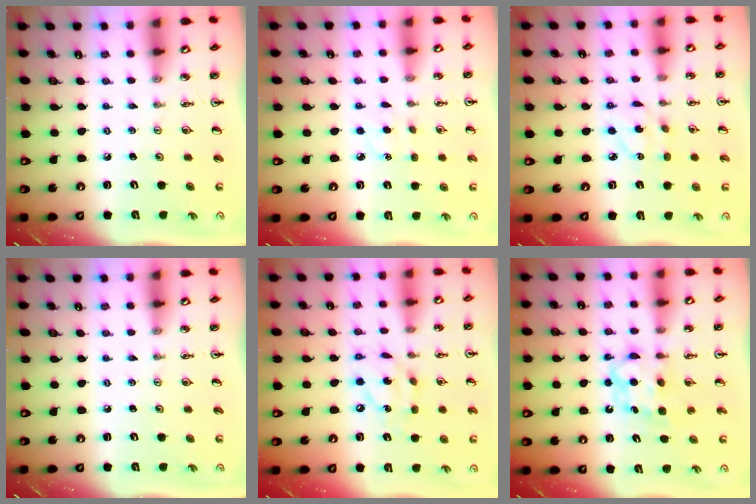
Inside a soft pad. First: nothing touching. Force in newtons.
{"total": 2.9, "press": 2.8, "slide": 0.5}
{"total": 5.6, "press": 5.6, "slide": 0.3}
{"total": 0.0}
{"total": 10.6, "press": 10.6, "slide": 0.7}
{"total": 7.0, "press": 7.0, "slide": 0.5}